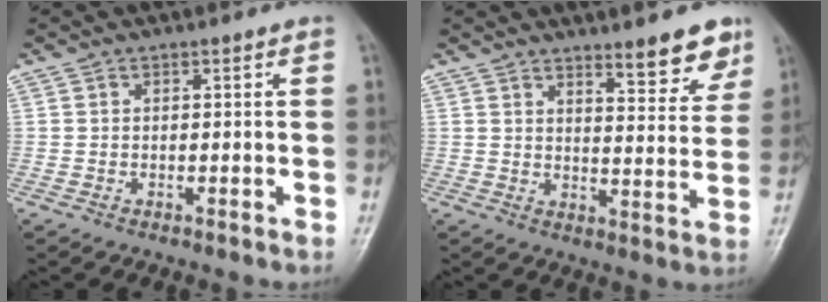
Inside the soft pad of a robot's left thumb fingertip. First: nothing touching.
{"total": 8.3, "force": [6.2, 2.2, 5.0], "torque": [-0.041, -0.044, 0.087]}